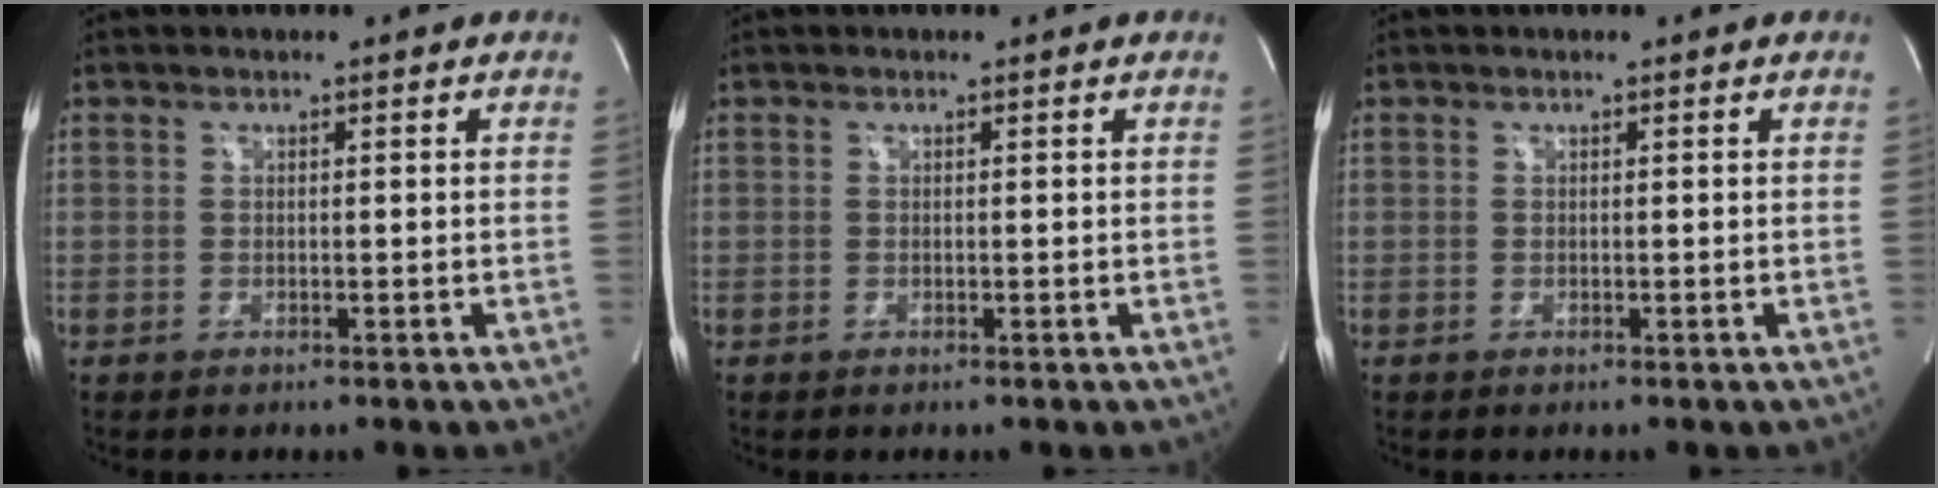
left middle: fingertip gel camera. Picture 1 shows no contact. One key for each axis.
{"total": 0.0}
{"total": 0.0}